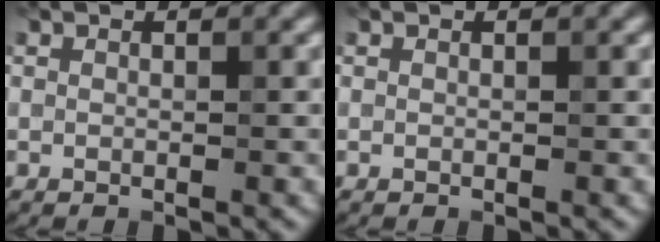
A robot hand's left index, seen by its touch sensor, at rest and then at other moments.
{"total": 0.0}